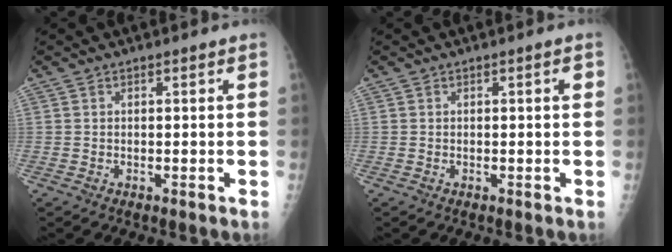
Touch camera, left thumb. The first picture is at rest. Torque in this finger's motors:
{"motor_torque": [0.34, 0.30, 0.10, -0.01, 0.00]}